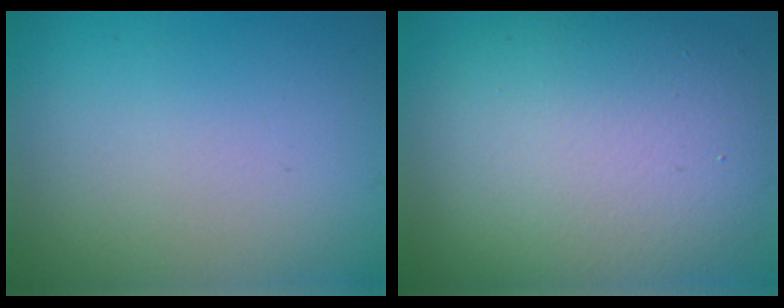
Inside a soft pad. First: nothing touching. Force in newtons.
{"total": 11.9, "press": 11.9, "slide": 1.1}